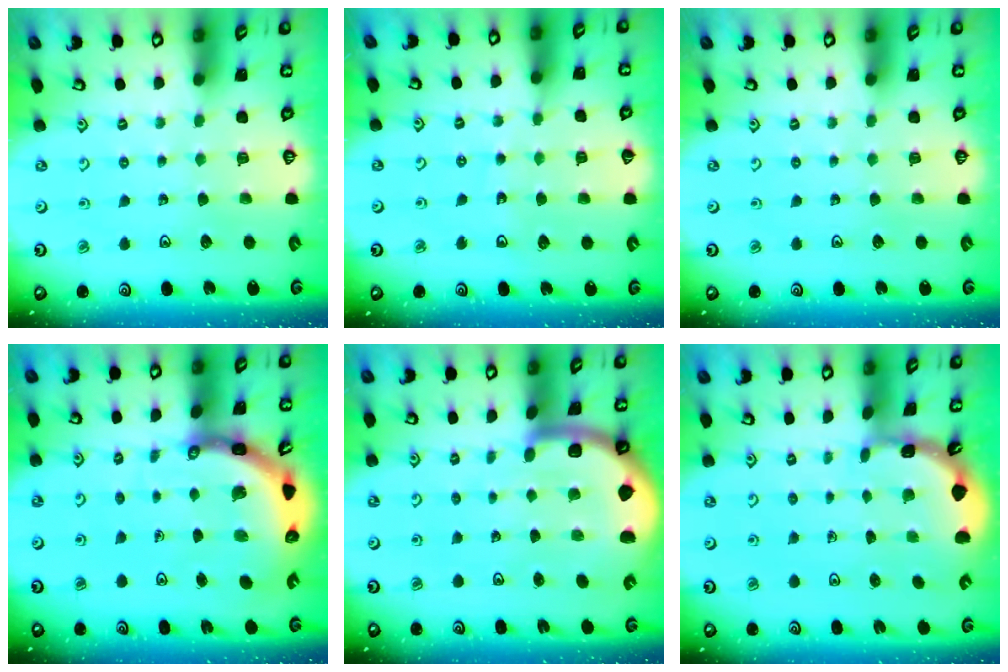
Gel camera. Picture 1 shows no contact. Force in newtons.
{"total": 5.3, "press": 4.9, "slide": 2.0}
{"total": 0.0}
{"total": 7.5, "press": 7.5, "slide": 0.8}
{"total": 6.2, "press": 6.2, "slide": 0.9}
{"total": 1.9, "press": 1.9, "slide": 0.1}